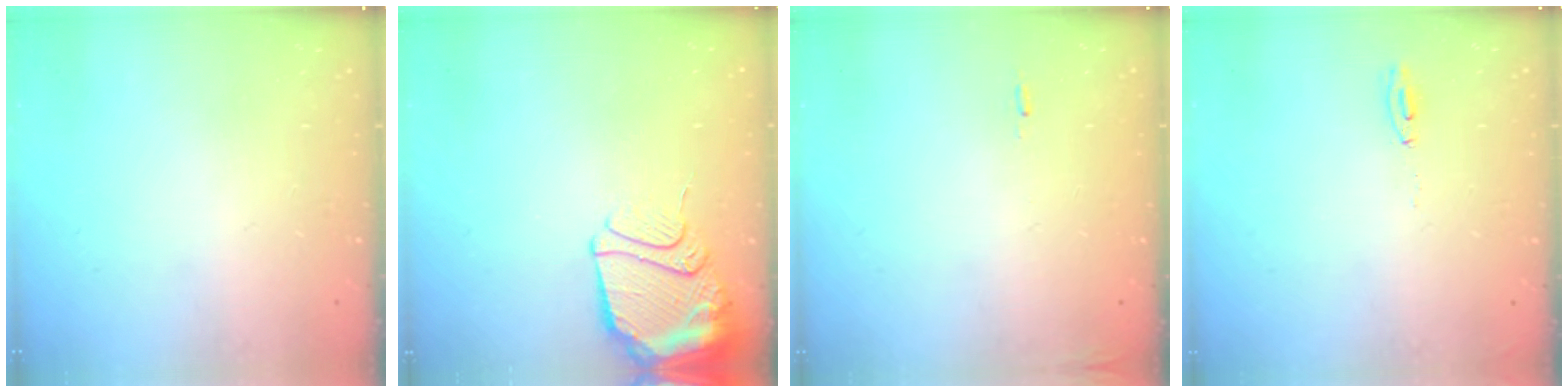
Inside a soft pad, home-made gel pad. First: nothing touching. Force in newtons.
{"total": 13.3, "press": 13.2, "slide": 1.4}
{"total": 5.6, "press": 5.3, "slide": 1.8}
{"total": 16.2, "press": 5.8, "slide": 15.1}